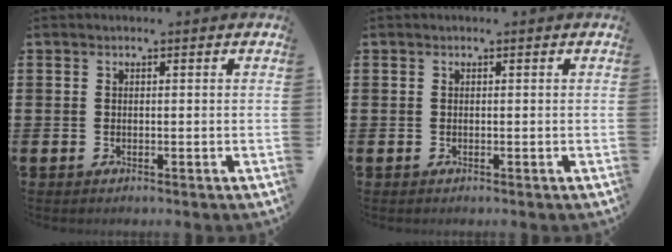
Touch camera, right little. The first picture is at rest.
{"total": 0.0}